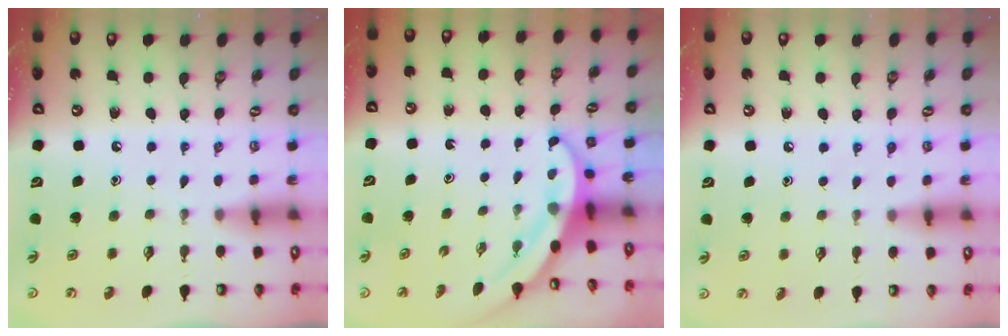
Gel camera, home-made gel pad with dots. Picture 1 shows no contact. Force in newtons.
{"total": 3.3, "press": 3.3, "slide": 0.1}
{"total": 4.8, "press": 4.6, "slide": 1.1}